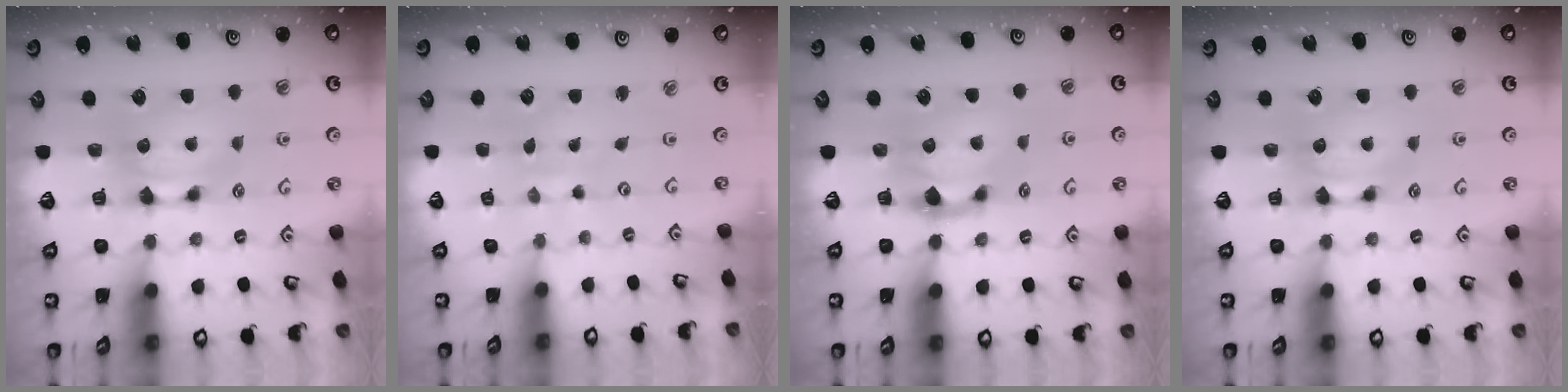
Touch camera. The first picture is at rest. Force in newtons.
{"total": 5.5, "press": 5.5, "slide": 0.3}
{"total": 1.2, "press": 0.1, "slide": 1.2}
{"total": 0.0}